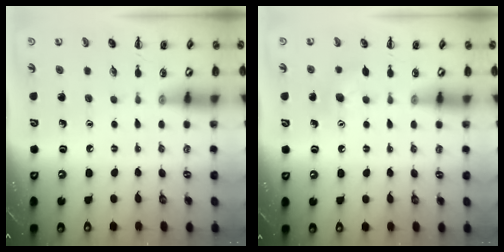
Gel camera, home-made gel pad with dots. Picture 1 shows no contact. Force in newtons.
{"total": 5.9, "press": 5.7, "slide": 1.3}